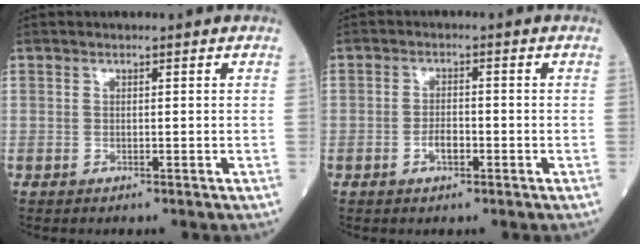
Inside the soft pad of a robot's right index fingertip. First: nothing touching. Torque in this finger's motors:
{"motor_torque": [0.18, -0.15, 0.28, 0.04]}